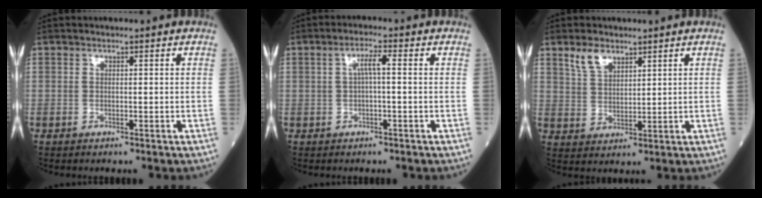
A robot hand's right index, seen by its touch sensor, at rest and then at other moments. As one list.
[{"total": 2.8, "force": [0.2, 0.3, 2.8], "torque": [-0.048, 0.008, 0.005]}, {"total": 4.4, "force": [3.1, 2.2, 2.2], "torque": [-0.050, 0.004, 0.066]}]